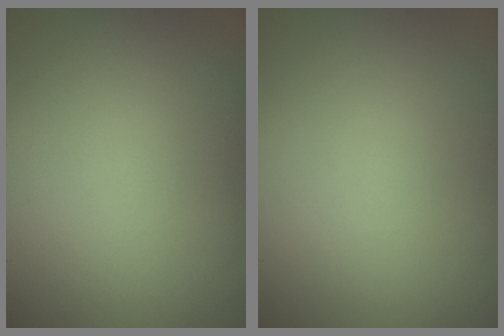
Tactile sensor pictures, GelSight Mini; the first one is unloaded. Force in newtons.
{"total": 0.0}